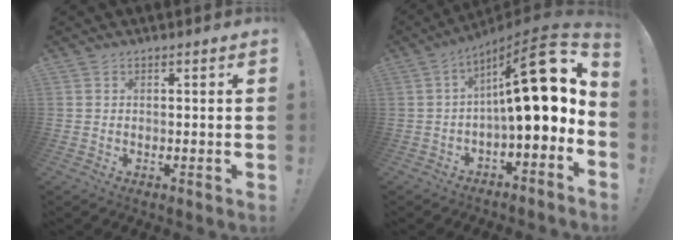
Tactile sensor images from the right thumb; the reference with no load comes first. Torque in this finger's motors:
{"motor_torque": [2.38, 2.63, 2.14, -0.63, 0.61]}